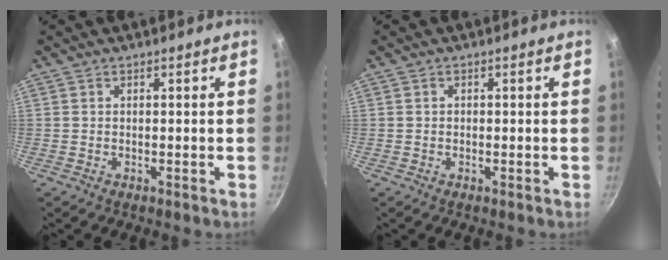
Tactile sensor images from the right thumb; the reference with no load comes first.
{"total": 0.5, "force": [0.0, 0.5, 0.3], "torque": [-0.003, 0.004, 0.000]}